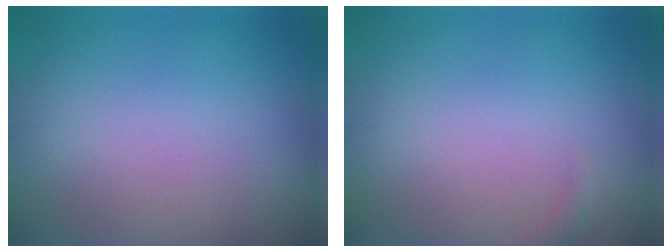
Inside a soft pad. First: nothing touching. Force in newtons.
{"total": 0.6, "press": 0.6, "slide": 0.2}